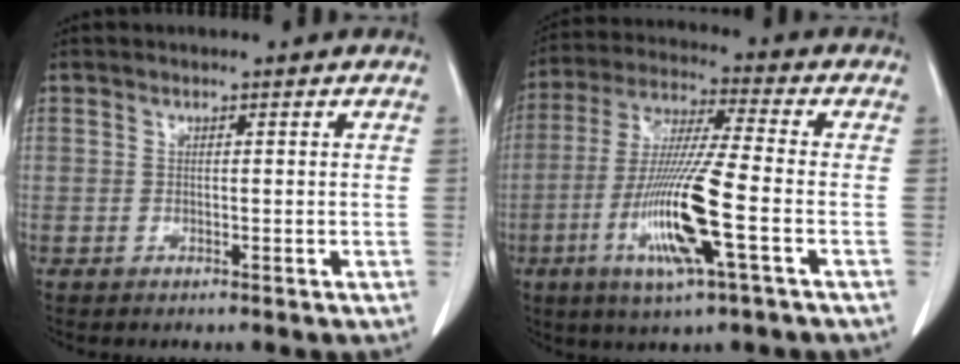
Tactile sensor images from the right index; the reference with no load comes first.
{"total": 14.3, "force": [-4.4, 0.2, 13.5], "torque": [-0.277, -0.017, -0.085]}